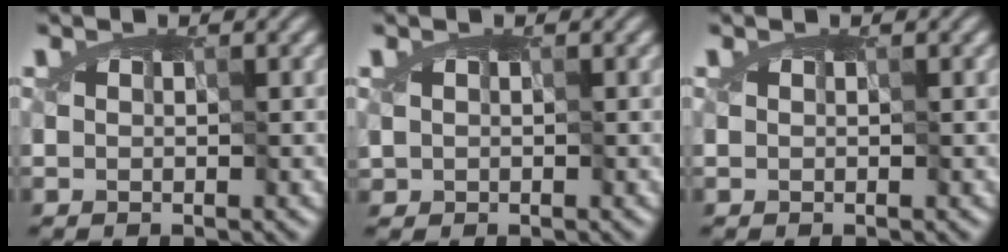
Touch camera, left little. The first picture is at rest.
{"total": 0.6, "force": [0.0, 0.5, 0.3], "torque": [-0.012, 0.002, 0.004]}
{"total": 0.0}